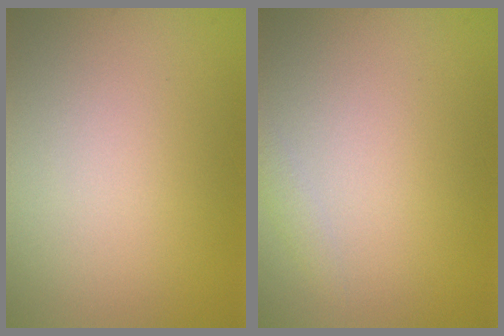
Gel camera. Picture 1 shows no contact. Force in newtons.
{"total": 0.7, "press": 0.7, "slide": 0.0}